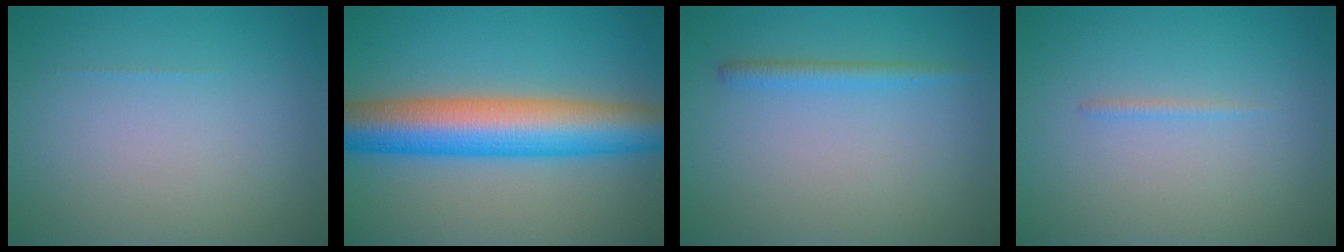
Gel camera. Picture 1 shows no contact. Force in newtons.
{"total": 9.8, "press": 9.8, "slide": 0.1}
{"total": 1.4, "press": 1.4, "slide": 0.1}
{"total": 0.6, "press": 0.6, "slide": 0.0}